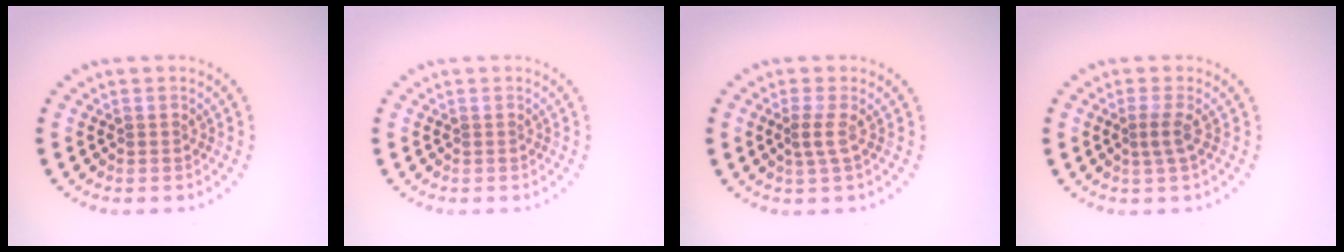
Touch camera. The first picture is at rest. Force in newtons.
{"total": 0.0}
{"total": 1.4, "press": 1.0, "slide": 1.0}
{"total": 1.4, "press": 1.1, "slide": 0.9}